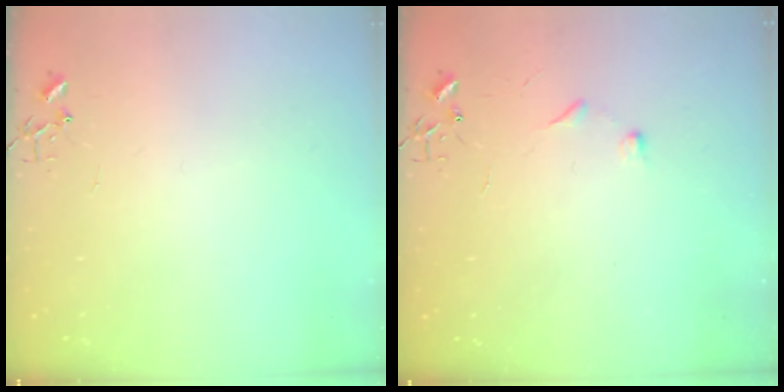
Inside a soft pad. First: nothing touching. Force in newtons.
{"total": 4.3, "press": 4.3, "slide": 0.6}